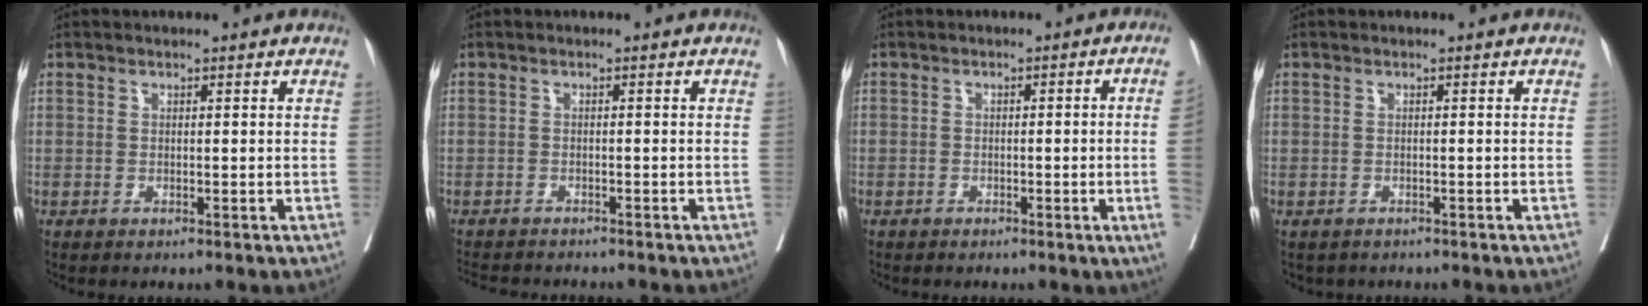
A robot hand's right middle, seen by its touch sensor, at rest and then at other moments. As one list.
[{"total": 6.4, "force": [-6.0, 1.2, 2.0], "torque": [-0.028, -0.007, -0.088]}, {"total": 4.5, "force": [-1.0, -0.9, 4.3], "torque": [-0.050, 0.000, -0.013]}, {"total": 2.0, "force": [-1.7, 1.1, 0.2], "torque": [-0.012, -0.002, -0.022]}]